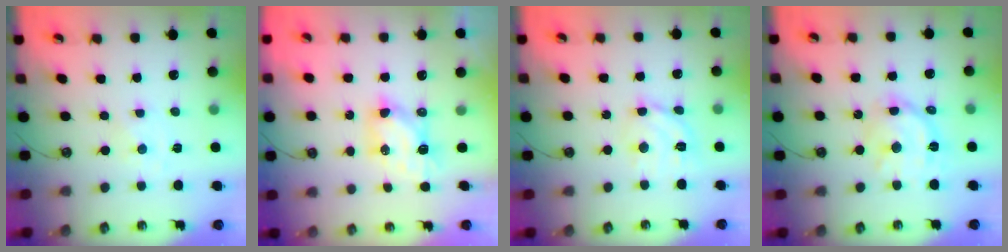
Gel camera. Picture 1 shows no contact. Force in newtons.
{"total": 6.3, "press": 6.3, "slide": 0.3}
{"total": 12.1, "press": 12.0, "slide": 1.8}
{"total": 13.9, "press": 13.9, "slide": 0.9}